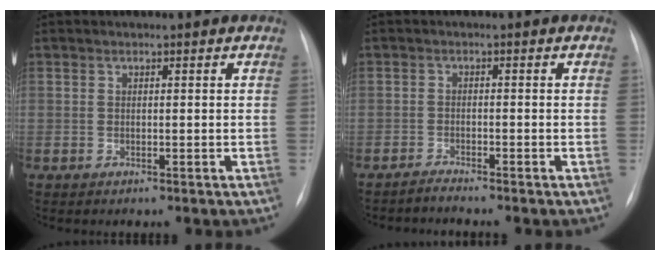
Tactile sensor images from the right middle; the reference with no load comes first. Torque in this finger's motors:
{"motor_torque": [-0.20, -0.06, -0.05, 0.01]}